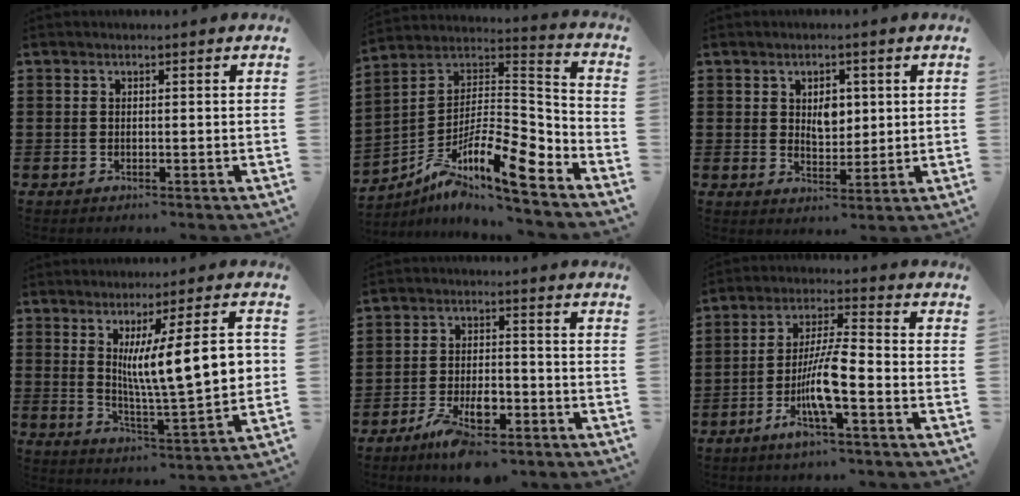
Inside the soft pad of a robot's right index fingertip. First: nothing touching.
{"total": 11.4, "force": [-8.0, 2.6, 7.7], "torque": [-0.141, -0.008, -0.154]}
{"total": 3.9, "force": [1.1, 2.7, 2.6], "torque": [-0.036, 0.002, 0.012]}
{"total": 12.3, "force": [2.5, 2.1, 11.9], "torque": [-0.193, -0.007, 0.038]}
{"total": 6.4, "force": [-4.5, 2.3, 4.0], "torque": [-0.084, 0.007, -0.085]}
{"total": 8.8, "force": [-3.4, 1.2, 8.1], "torque": [-0.167, -0.012, -0.068]}